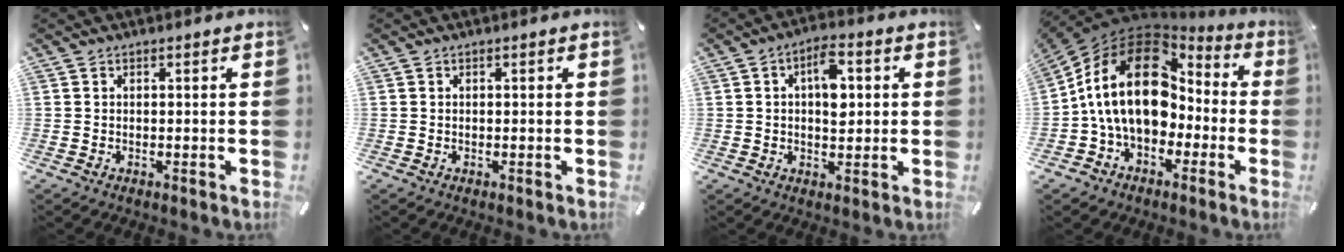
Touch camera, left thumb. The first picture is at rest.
{"total": 0.0}
{"total": 8.0, "force": [1.3, 4.5, 6.4], "torque": [-0.085, -0.001, 0.017]}
{"total": 21.0, "force": [1.6, 15.3, 14.3], "torque": [-0.286, 0.011, 0.028]}